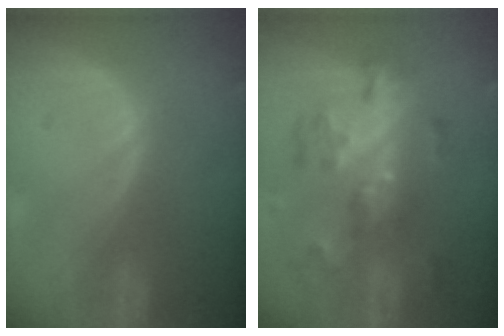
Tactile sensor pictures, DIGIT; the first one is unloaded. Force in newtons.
{"total": 9.2, "press": 8.1, "slide": 4.5}